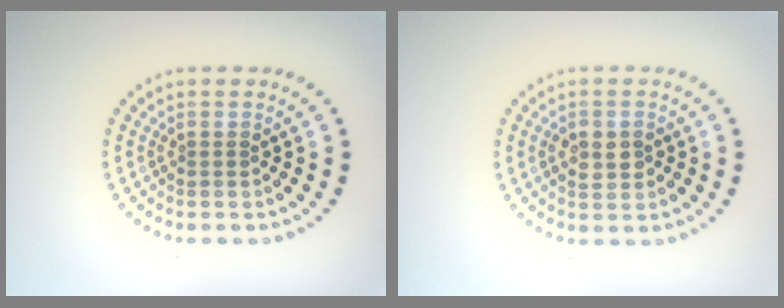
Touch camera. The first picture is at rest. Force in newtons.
{"total": 2.2, "press": 2.2, "slide": 0.1}